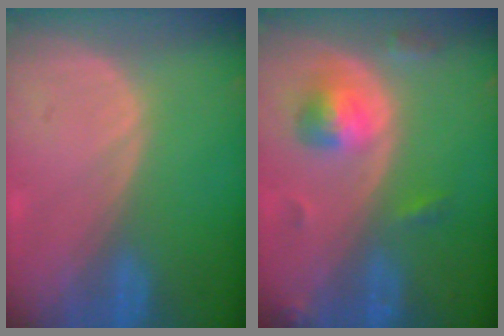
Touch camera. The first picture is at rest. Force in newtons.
{"total": 5.2, "press": 5.0, "slide": 1.4}